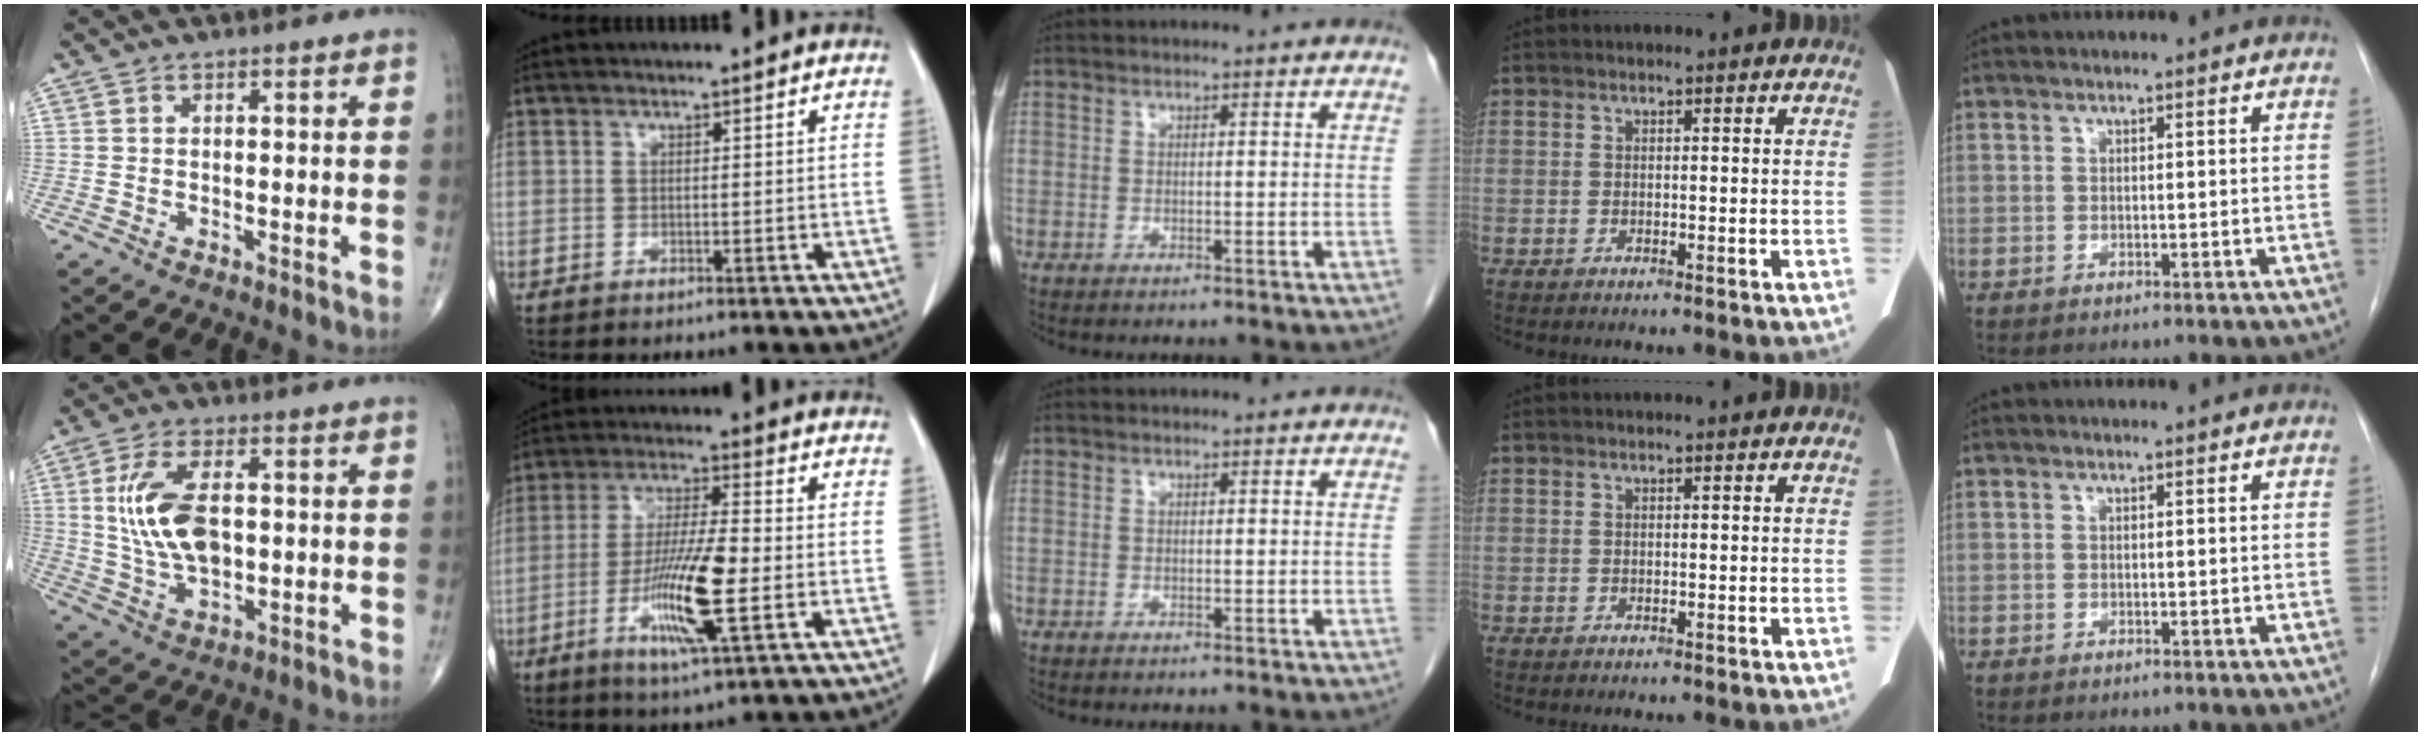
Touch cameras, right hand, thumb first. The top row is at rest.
{"thumb": {"total": 12.2, "force": [1.3, 6.4, 10.3], "torque": [-0.201, -0.002, 0.030]}, "index": {"total": 12.4, "force": [-3.5, 1.0, 11.9], "torque": [-0.228, -0.016, -0.067]}}